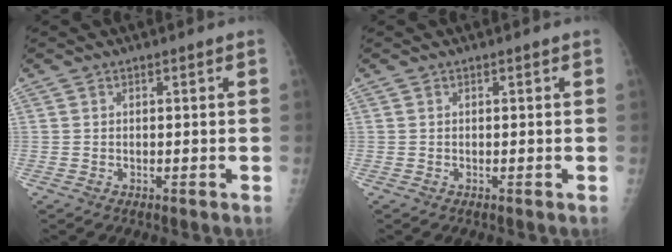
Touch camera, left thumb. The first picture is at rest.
{"total": 0.0}